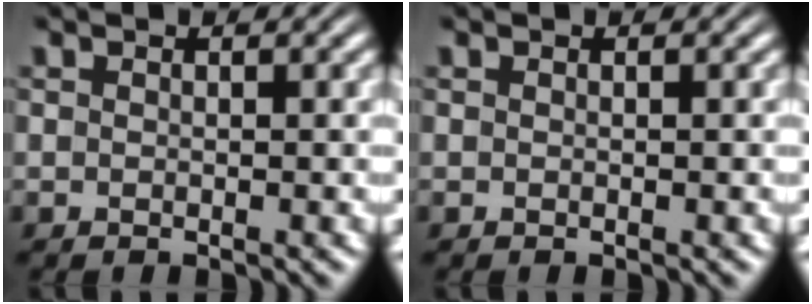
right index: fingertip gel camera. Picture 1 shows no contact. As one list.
[{"total": 0.0}]